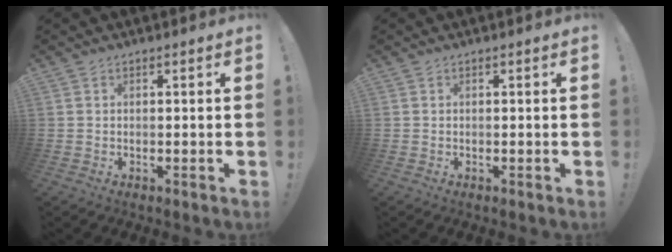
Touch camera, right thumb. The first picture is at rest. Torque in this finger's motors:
{"motor_torque": [0.16, 0.04, 0.07, 0.01, -0.04]}